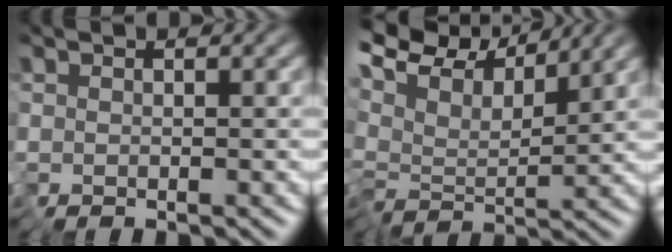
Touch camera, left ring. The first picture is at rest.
{"total": 8.1, "force": [6.8, 2.5, 3.7], "torque": [-0.109, 0.023, 0.100]}